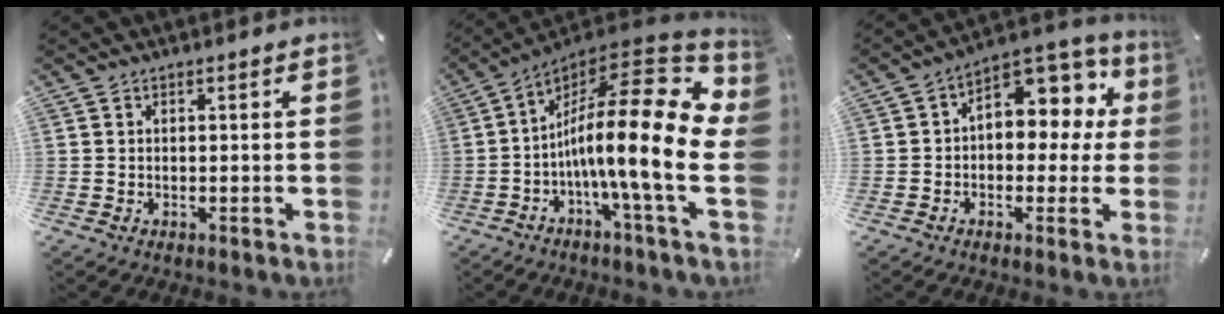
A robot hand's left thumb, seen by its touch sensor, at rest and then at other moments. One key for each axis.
{"total": 21.7, "fx": -2.9, "fy": 4.9, "fz": 20.9, "tx": -0.363, "ty": -0.017, "tz": -0.059}
{"total": 10.2, "fx": 3.5, "fy": 7.0, "fz": 6.5, "tx": -0.080, "ty": -0.035, "tz": 0.062}